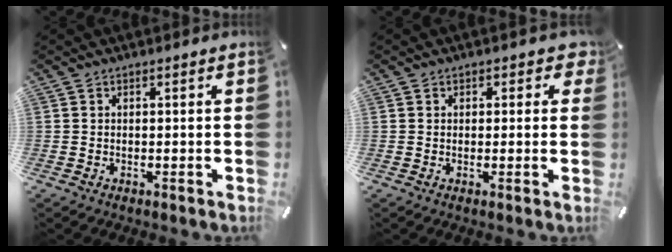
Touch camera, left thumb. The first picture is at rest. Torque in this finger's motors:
{"motor_torque": [0.30, 0.09, 0.22, 0.20, 0.01]}